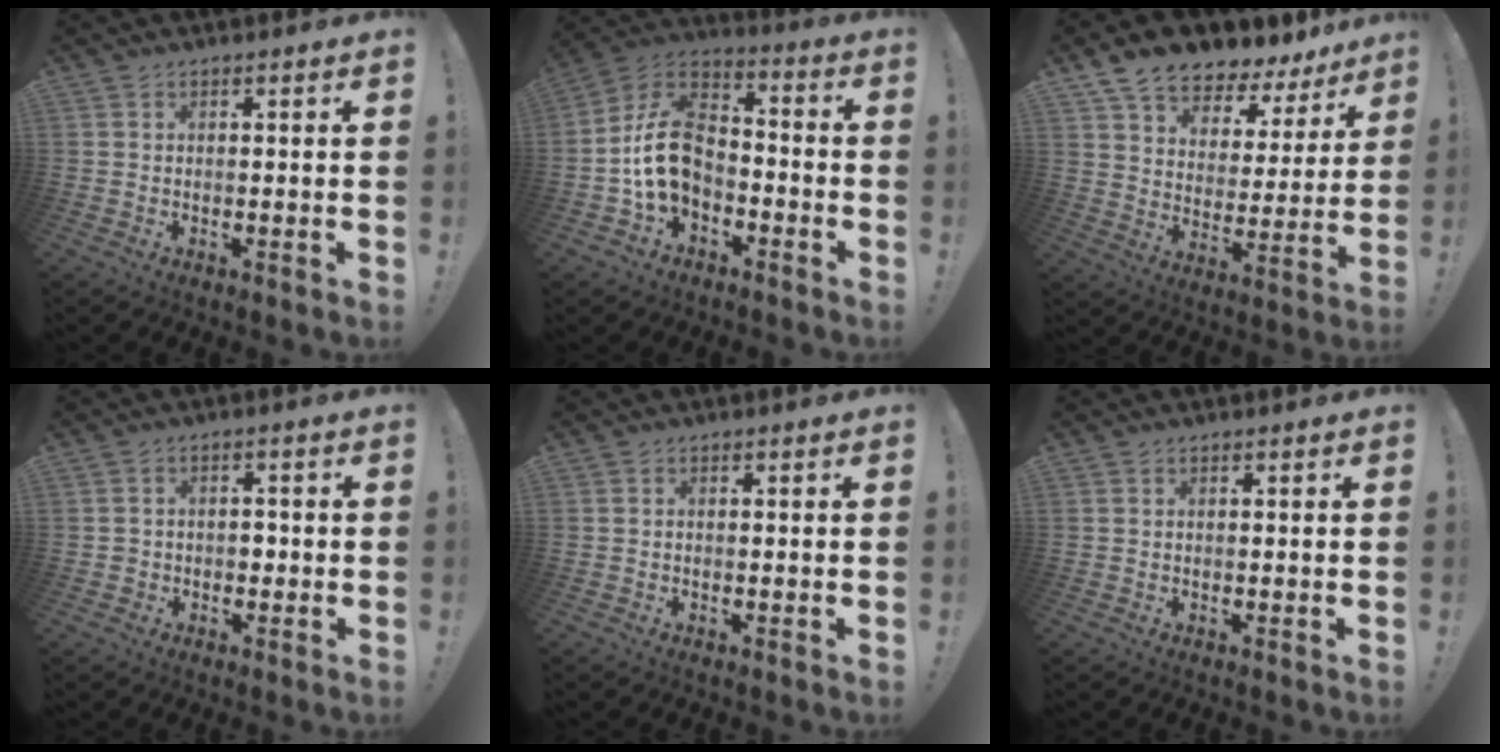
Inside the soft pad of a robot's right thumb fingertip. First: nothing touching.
{"total": 14.2, "force": [-3.5, 10.2, 9.3], "torque": [-0.170, 0.030, -0.056]}
{"total": 10.5, "force": [9.0, 4.4, 3.1], "torque": [-0.061, -0.079, 0.161]}
{"total": 2.8, "force": [-0.7, 2.5, 1.1], "torque": [-0.006, -0.003, -0.016]}
{"total": 0.0}
{"total": 0.0}